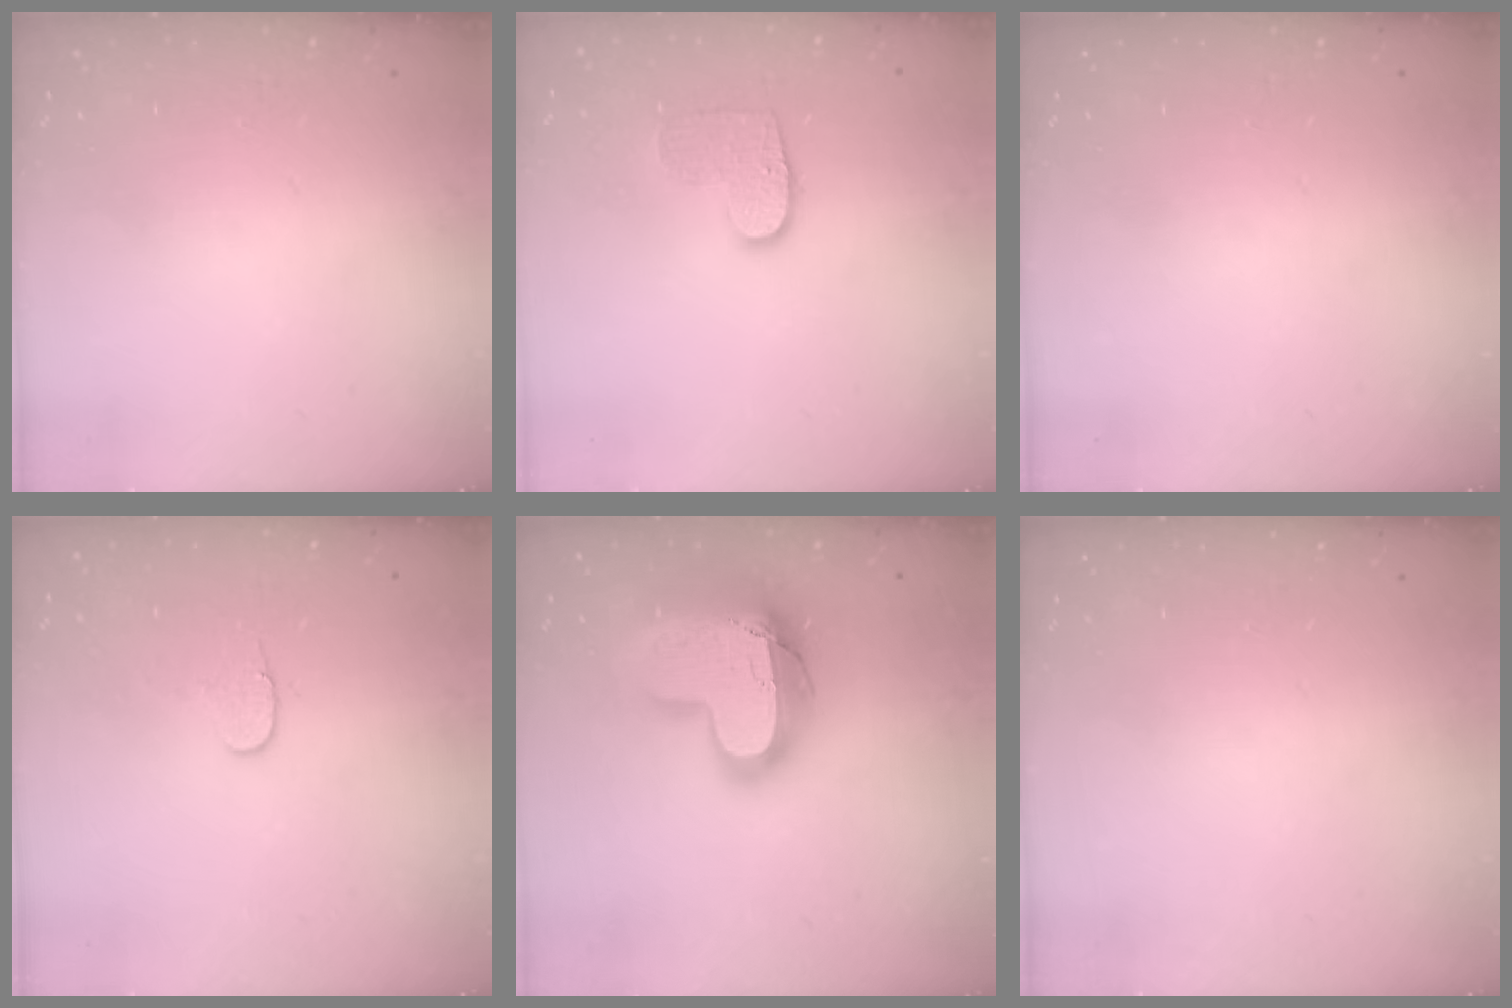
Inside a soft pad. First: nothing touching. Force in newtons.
{"total": 8.4, "press": 8.4, "slide": 0.4}
{"total": 0.0}
{"total": 6.1, "press": 6.0, "slide": 0.5}
{"total": 18.9, "press": 18.8, "slide": 1.5}
{"total": 0.0}